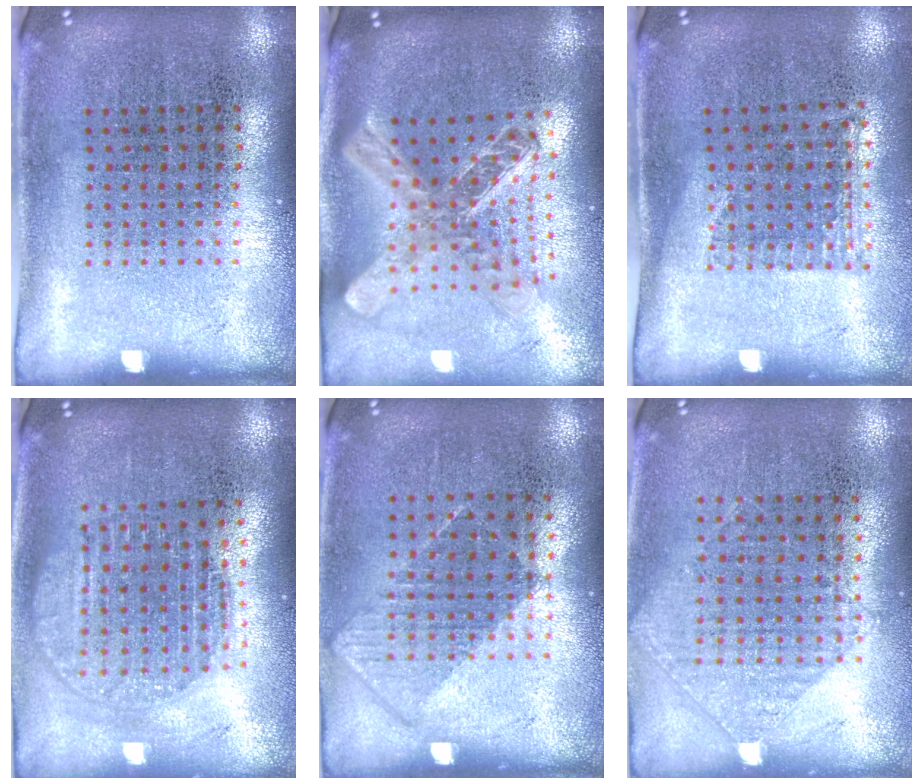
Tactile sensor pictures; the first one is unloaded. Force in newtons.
{"total": 2.6, "press": 1.9, "slide": 1.7}
{"total": 1.1, "press": 0.9, "slide": 0.6}
{"total": 1.8, "press": 1.5, "slide": 0.9}
{"total": 0.9, "press": 0.7, "slide": 0.4}
{"total": 0.9, "press": 0.8, "slide": 0.3}